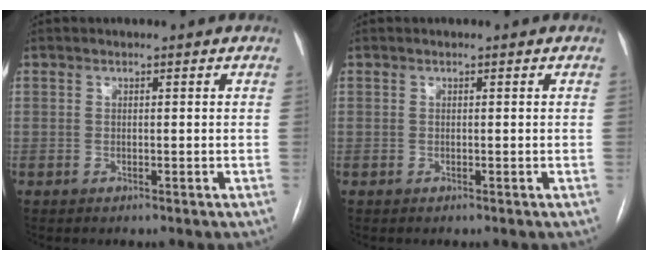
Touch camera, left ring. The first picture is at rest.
{"total": 0.0}